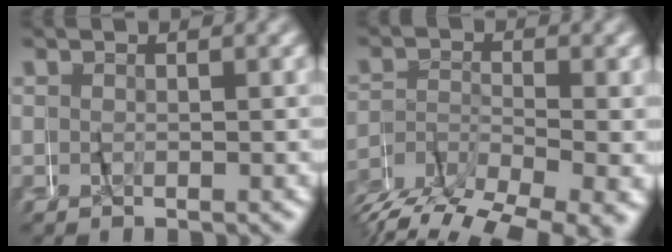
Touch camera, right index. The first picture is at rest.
{"total": 7.1, "force": [-6.0, 1.6, 3.5], "torque": [-0.056, -0.008, -0.097]}